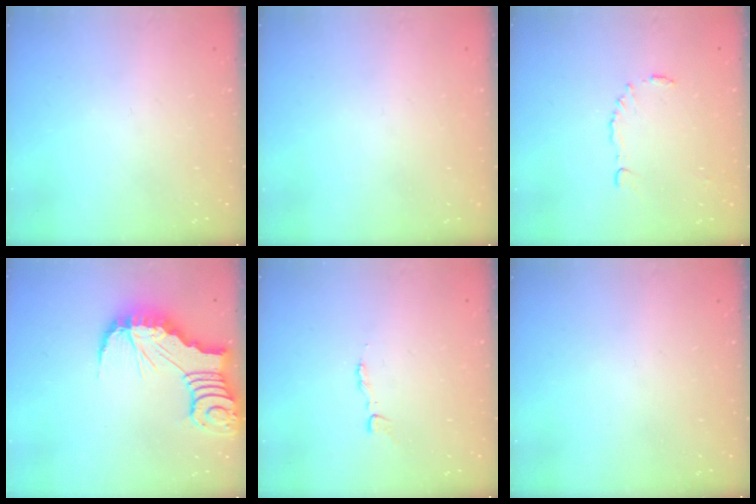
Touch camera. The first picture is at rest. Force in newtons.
{"total": 0.0}
{"total": 7.6, "press": 7.5, "slide": 0.4}
{"total": 7.1, "press": 7.0, "slide": 0.9}
{"total": 2.5, "press": 2.5, "slide": 0.3}
{"total": 0.0}